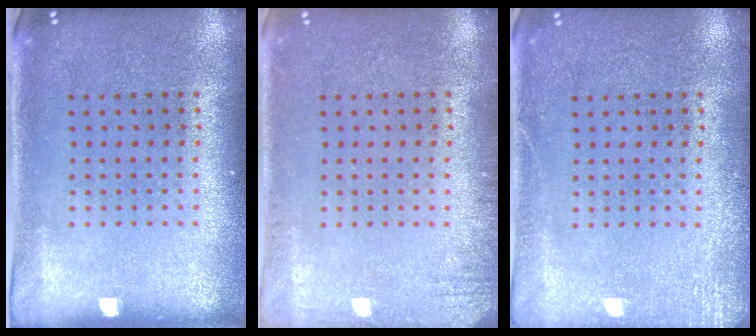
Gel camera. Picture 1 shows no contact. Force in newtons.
{"total": 1.5, "press": 1.5, "slide": 0.2}
{"total": 2.3, "press": 2.3, "slide": 0.4}